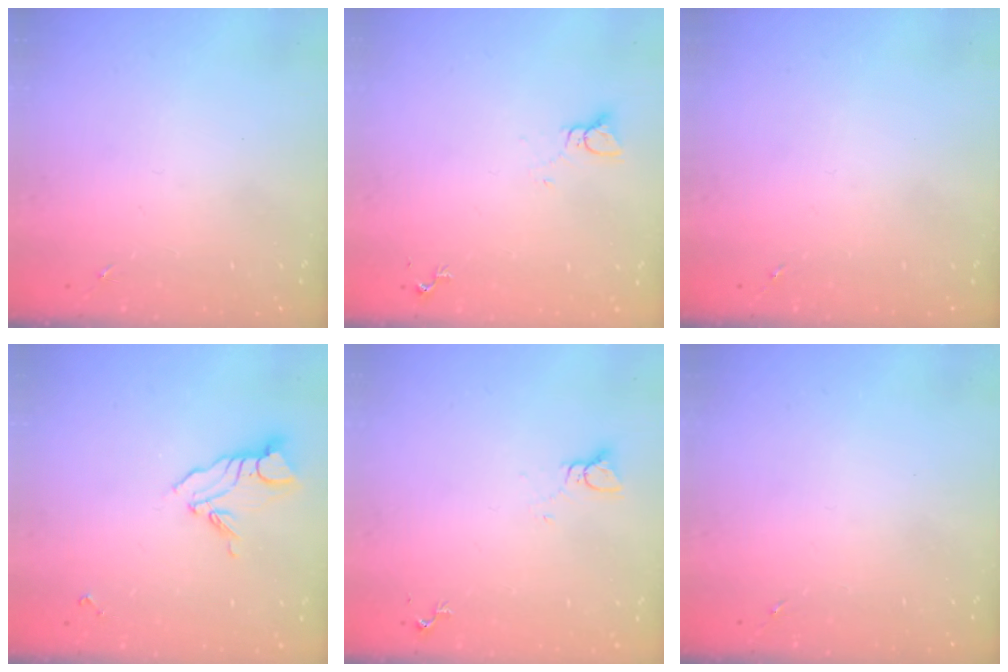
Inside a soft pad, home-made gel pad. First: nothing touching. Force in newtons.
{"total": 2.8, "press": 2.8, "slide": 0.1}
{"total": 0.0}
{"total": 8.5, "press": 8.4, "slide": 0.9}
{"total": 2.8, "press": 2.8, "slide": 0.1}
{"total": 0.0}